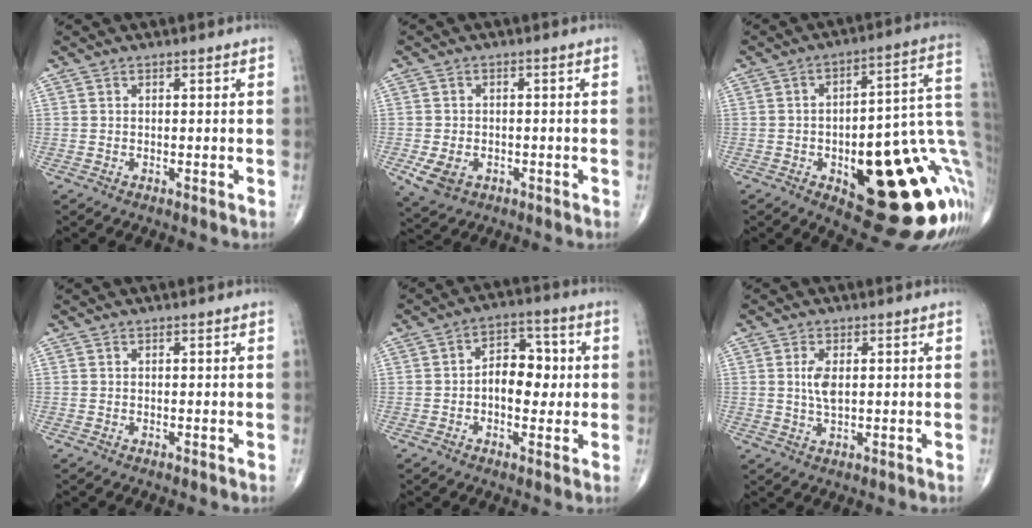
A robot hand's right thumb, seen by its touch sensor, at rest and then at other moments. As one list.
[{"total": 5.3, "force": [-1.9, 3.8, 3.1], "torque": [-0.057, 0.003, -0.026]}, {"total": 27.1, "force": [-6.3, 10.0, 24.4], "torque": [-0.251, 0.030, -0.069]}, {"total": 0.0}, {"total": 8.8, "force": [-0.1, 5.6, 6.8], "torque": [-0.068, 0.021, -0.008]}, {"total": 4.0, "force": [0.7, 1.8, 3.5], "torque": [-0.071, -0.006, 0.015]}]